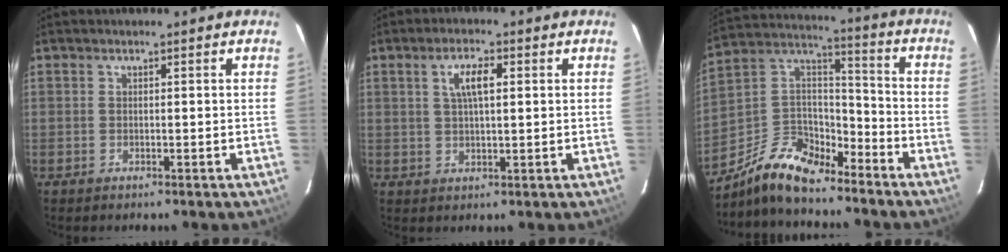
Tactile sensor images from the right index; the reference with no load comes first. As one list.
[{"total": 4.8, "force": [1.5, 1.6, 4.3], "torque": [-0.081, 0.009, 0.029]}, {"total": 14.1, "force": [-11.0, 5.7, 6.7], "torque": [-0.159, 0.027, -0.208]}]